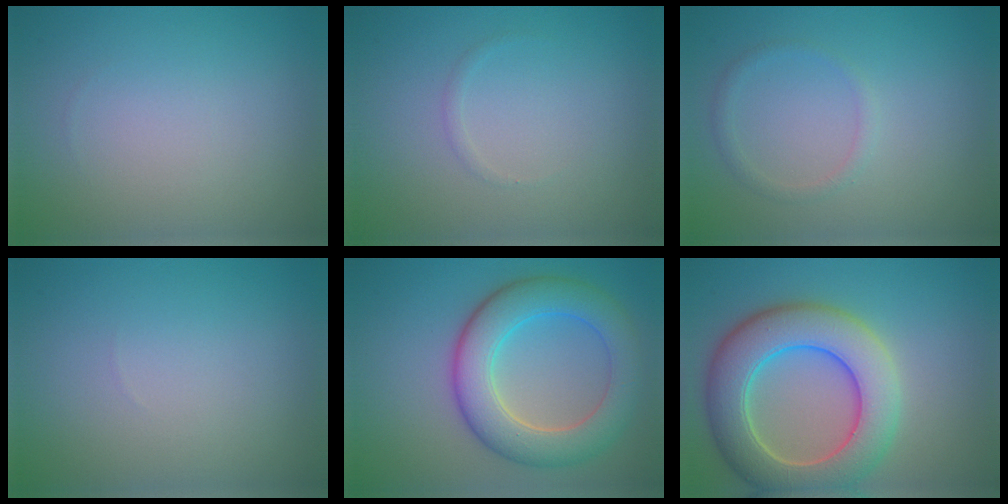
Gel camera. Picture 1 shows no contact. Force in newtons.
{"total": 0.5, "press": 0.5, "slide": 0.0}
{"total": 1.1, "press": 1.1, "slide": 0.0}
{"total": 0.0}
{"total": 7.3, "press": 7.3, "slide": 0.2}
{"total": 8.7, "press": 8.7, "slide": 0.5}